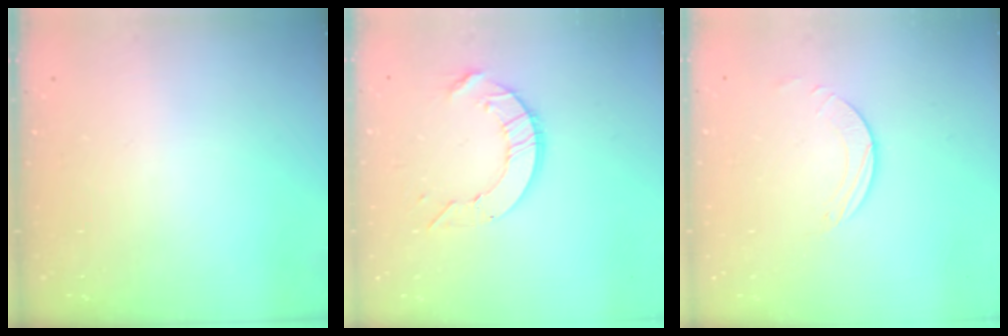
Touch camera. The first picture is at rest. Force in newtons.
{"total": 8.4, "press": 8.4, "slide": 0.6}
{"total": 2.0, "press": 2.0, "slide": 0.2}